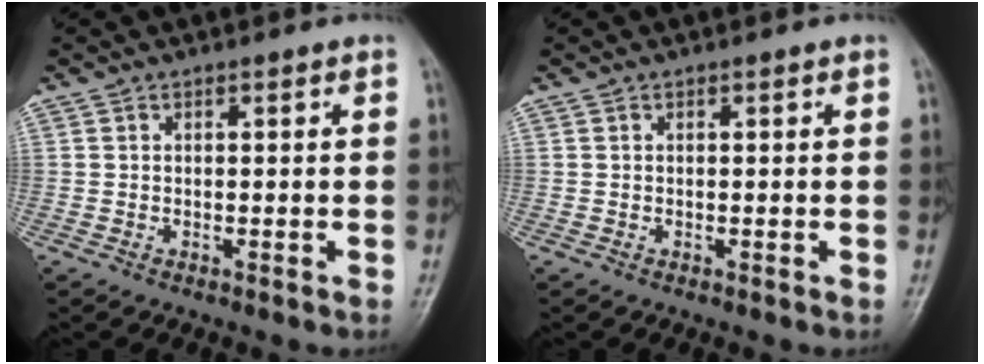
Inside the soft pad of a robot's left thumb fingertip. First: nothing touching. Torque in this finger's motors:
{"motor_torque": [0.00, 0.00, -0.07, -0.07, 0.00]}